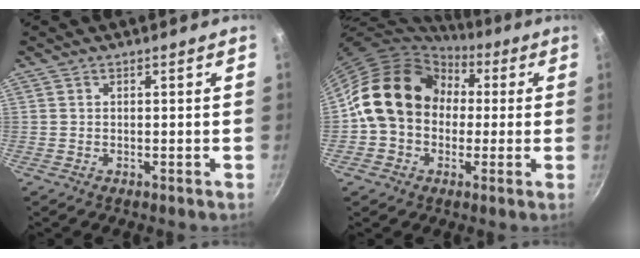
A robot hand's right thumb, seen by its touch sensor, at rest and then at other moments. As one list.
[{"total": 16.5, "force": [2.3, 13.5, 9.3], "torque": [-0.122, 0.036, 0.028]}]